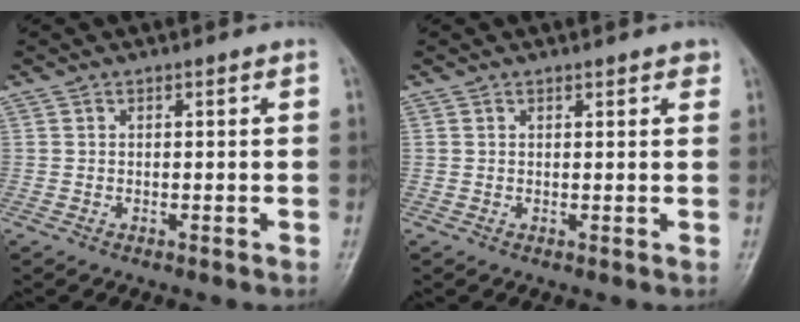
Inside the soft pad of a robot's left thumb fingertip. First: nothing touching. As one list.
[{"total": 2.0, "force": [1.5, 0.7, 1.2], "torque": [-0.006, -0.002, 0.015]}]